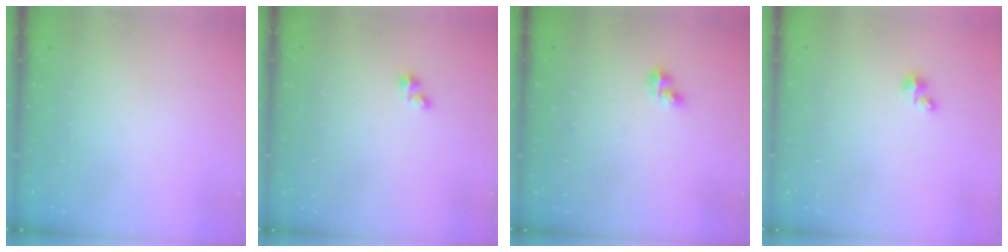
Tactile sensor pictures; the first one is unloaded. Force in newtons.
{"total": 1.9, "press": 1.8, "slide": 0.2}
{"total": 2.9, "press": 2.9, "slide": 0.3}
{"total": 2.5, "press": 2.5, "slide": 0.3}